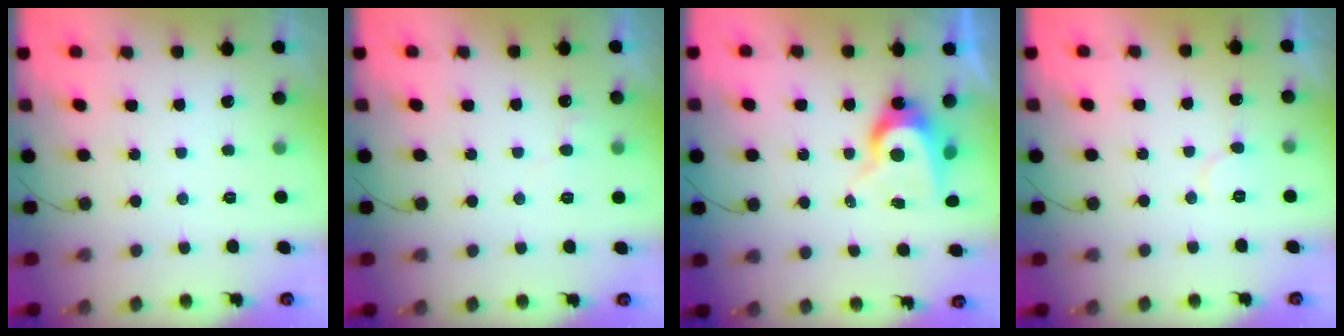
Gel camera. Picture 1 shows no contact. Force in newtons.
{"total": 3.9, "press": 3.9, "slide": 0.4}
{"total": 8.2, "press": 8.2, "slide": 0.6}
{"total": 5.2, "press": 5.2, "slide": 0.5}